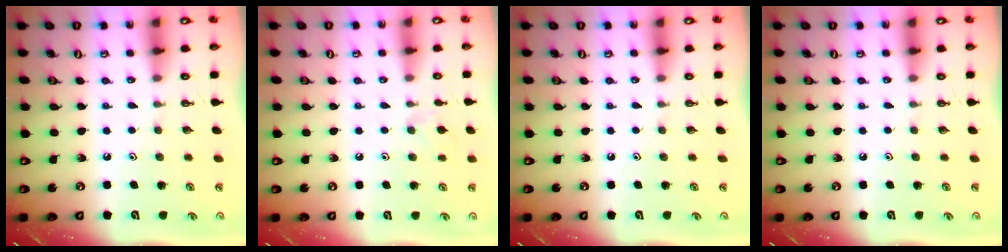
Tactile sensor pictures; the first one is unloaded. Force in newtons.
{"total": 3.9, "press": 3.9, "slide": 0.7}
{"total": 0.0}
{"total": 0.0}